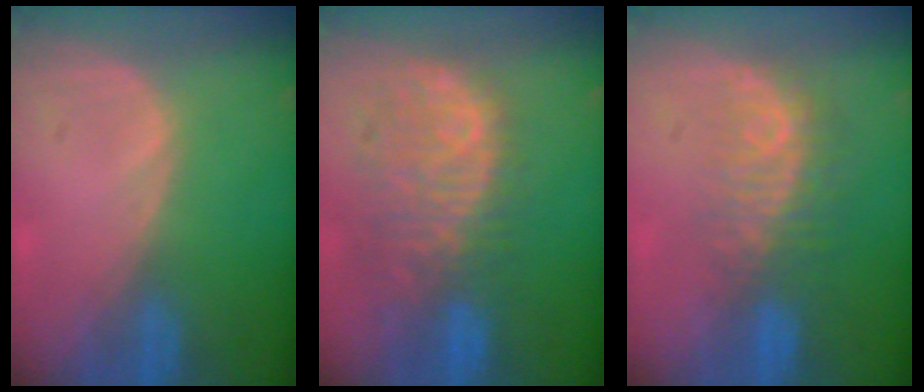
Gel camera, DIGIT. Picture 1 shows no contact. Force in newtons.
{"total": 11.1, "press": 9.6, "slide": 5.5}
{"total": 8.2, "press": 7.0, "slide": 4.3}